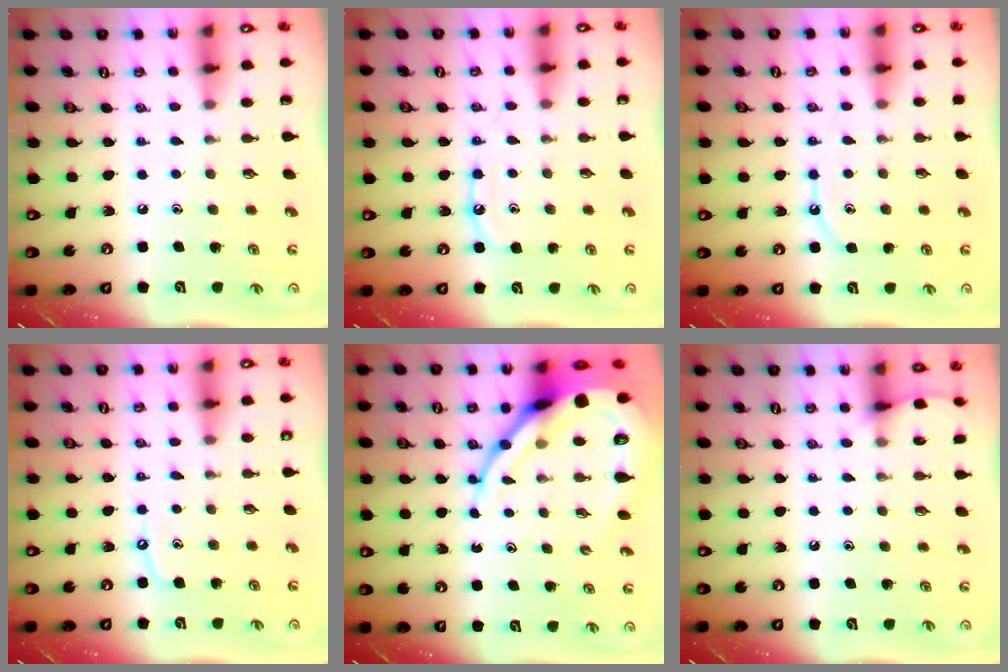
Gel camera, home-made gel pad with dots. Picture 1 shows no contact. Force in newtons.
{"total": 8.3, "press": 8.2, "slide": 0.8}
{"total": 7.1, "press": 7.1, "slide": 0.7}
{"total": 6.6, "press": 6.5, "slide": 0.6}
{"total": 15.0, "press": 14.9, "slide": 1.5}
{"total": 5.5, "press": 5.5, "slide": 0.7}